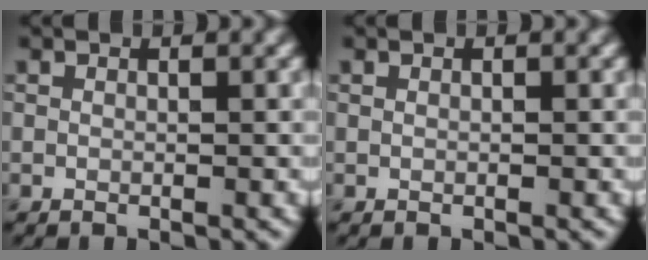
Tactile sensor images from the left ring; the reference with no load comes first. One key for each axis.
{"total": 0.0}